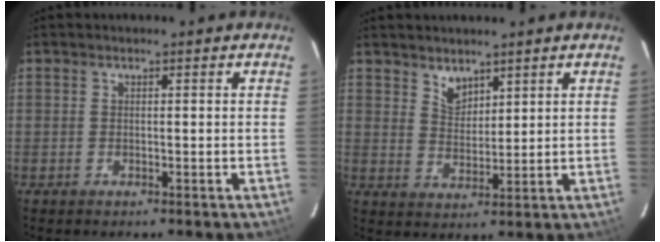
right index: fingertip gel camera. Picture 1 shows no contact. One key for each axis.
{"total": 4.0, "fx": 3.2, "fy": 2.1, "fz": 1.3, "tx": -0.016, "ty": 0.004, "tz": 0.061}